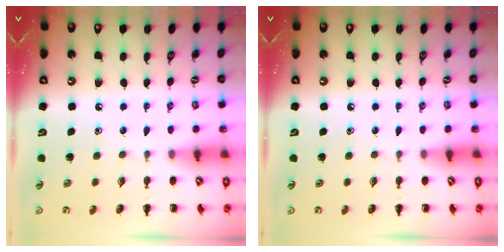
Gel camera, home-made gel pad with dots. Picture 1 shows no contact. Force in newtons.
{"total": 0.0}